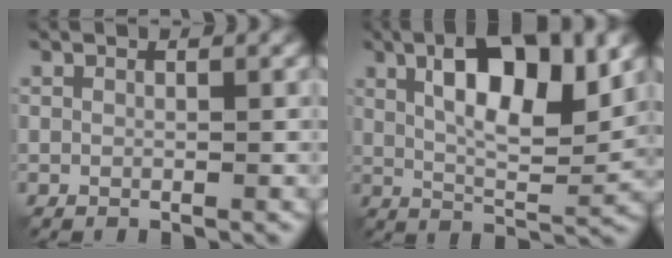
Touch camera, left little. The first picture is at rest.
{"total": 9.4, "force": [2.9, 3.5, 8.2], "torque": [-0.127, 0.003, 0.044]}